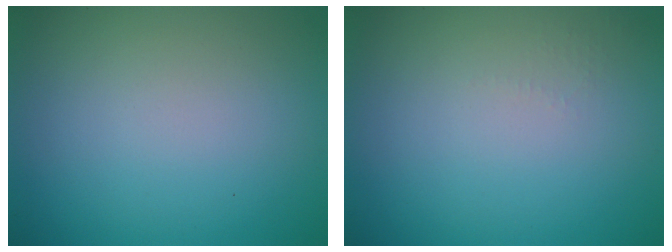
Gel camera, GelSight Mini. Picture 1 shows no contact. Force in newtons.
{"total": 0.6, "press": 0.6, "slide": 0.3}